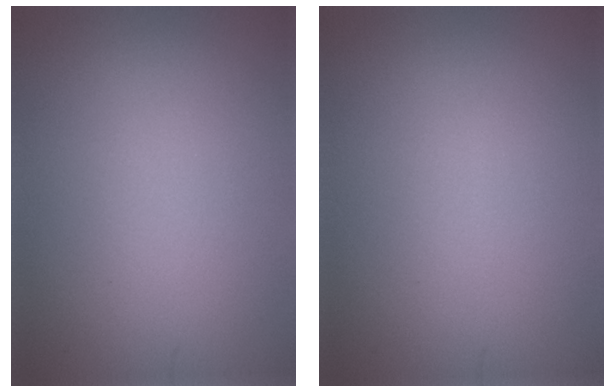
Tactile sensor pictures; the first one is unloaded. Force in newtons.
{"total": 0.0}